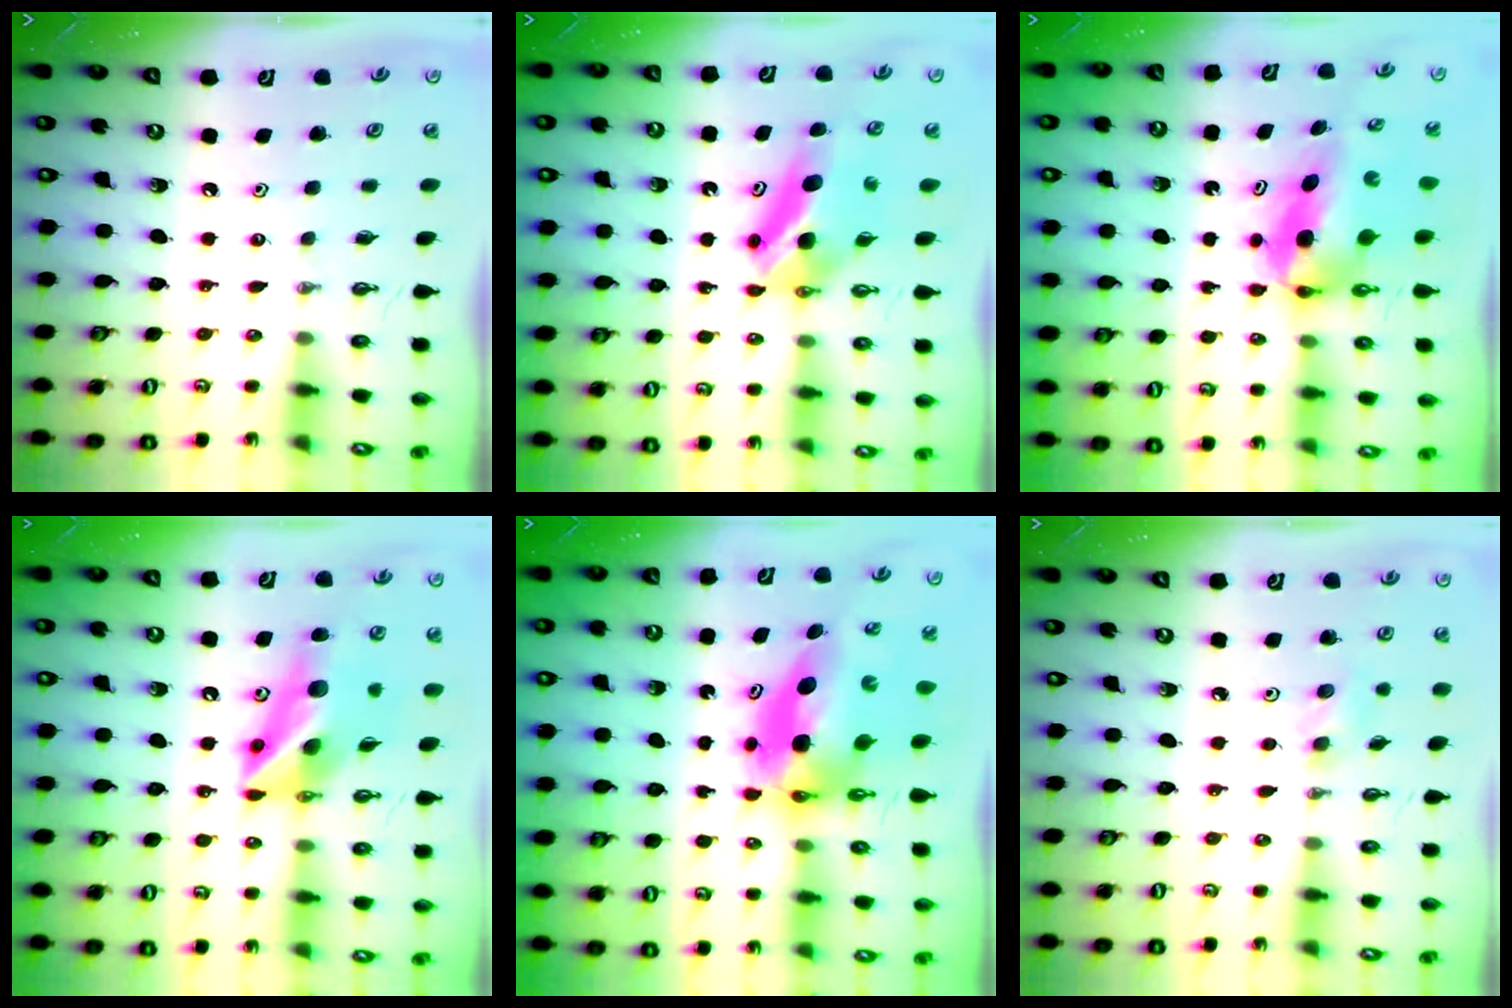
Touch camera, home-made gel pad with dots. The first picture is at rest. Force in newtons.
{"total": 6.6, "press": 5.9, "slide": 3.0}
{"total": 6.4, "press": 6.0, "slide": 2.1}
{"total": 12.8, "press": 12.6, "slide": 1.9}
{"total": 8.3, "press": 8.2, "slide": 0.9}
{"total": 9.0, "press": 5.2, "slide": 7.4}